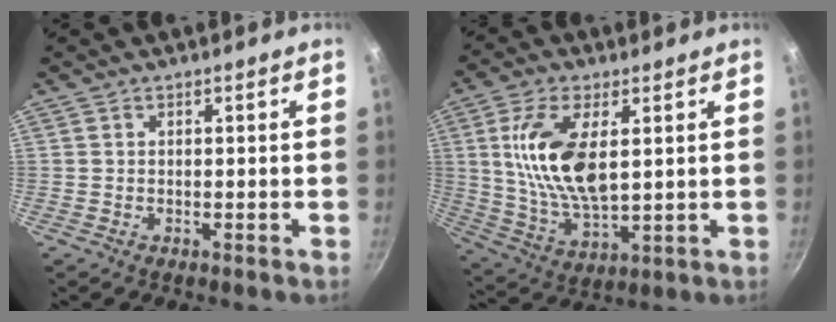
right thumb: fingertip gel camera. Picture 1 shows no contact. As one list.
[{"total": 14.9, "force": [3.3, 7.1, 12.7], "torque": [-0.241, -0.015, 0.069]}]